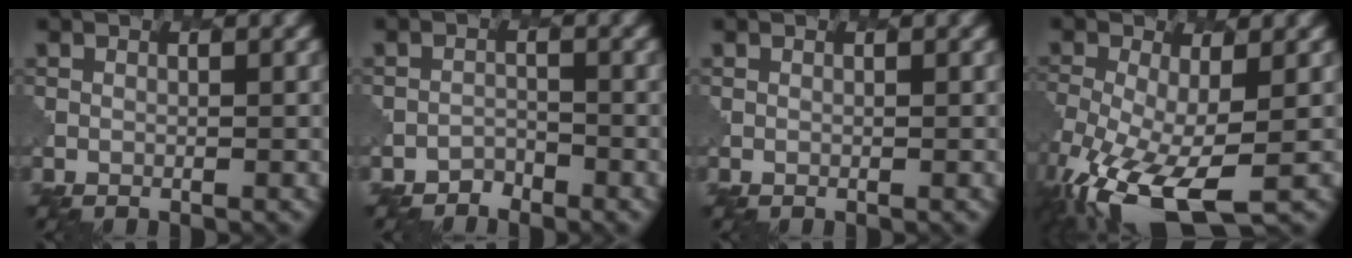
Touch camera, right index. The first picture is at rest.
{"total": 1.1, "force": [-0.9, 0.5, -0.3], "torque": [0.007, 0.004, -0.016]}
{"total": 0.0}
{"total": 11.1, "force": [-4.8, 4.8, 8.8], "torque": [-0.193, -0.043, -0.077]}